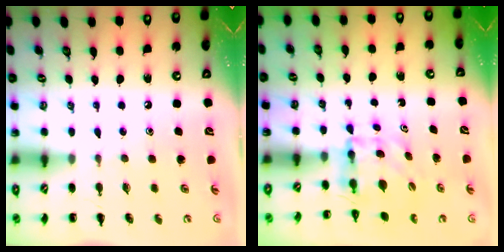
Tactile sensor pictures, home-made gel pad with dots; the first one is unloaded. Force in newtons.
{"total": 3.9, "press": 3.9, "slide": 0.1}